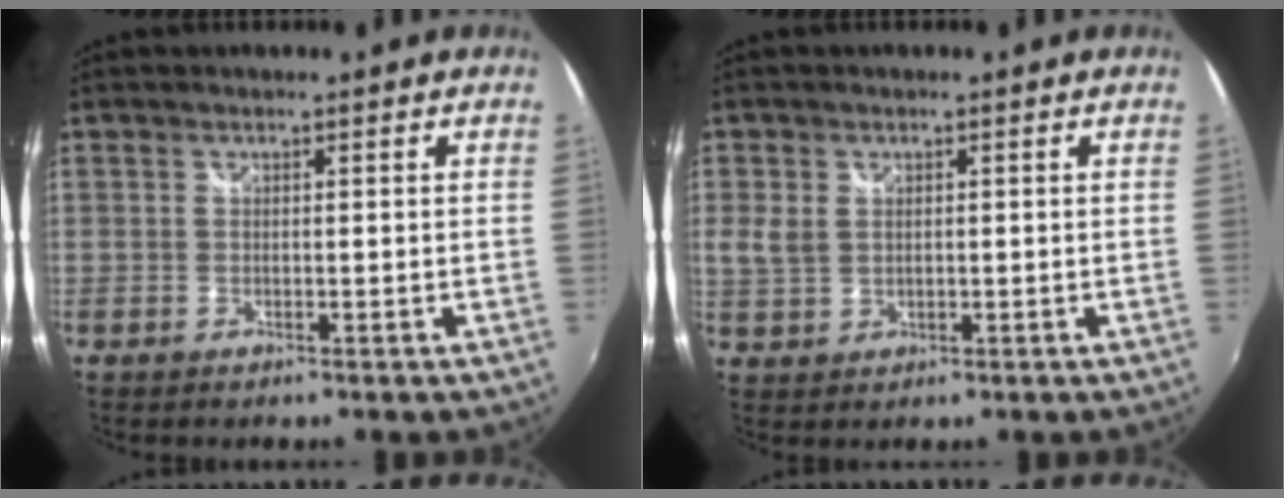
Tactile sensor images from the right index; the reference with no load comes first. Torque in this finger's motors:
{"motor_torque": [0.18, 0.35, 0.04, 0.04]}